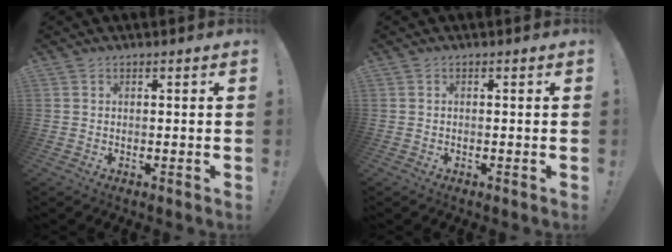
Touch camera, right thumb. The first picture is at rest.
{"total": 0.0}